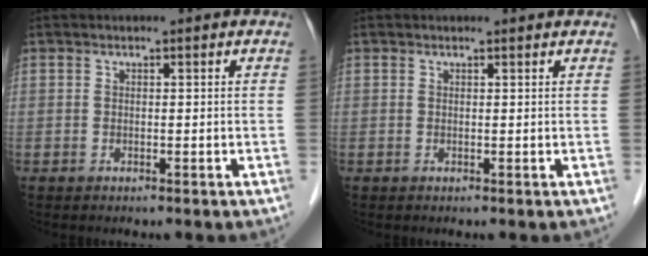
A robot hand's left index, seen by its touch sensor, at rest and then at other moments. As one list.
[{"total": 1.3, "force": [1.3, 0.1, 0.2], "torque": [-0.011, 0.003, 0.013]}]